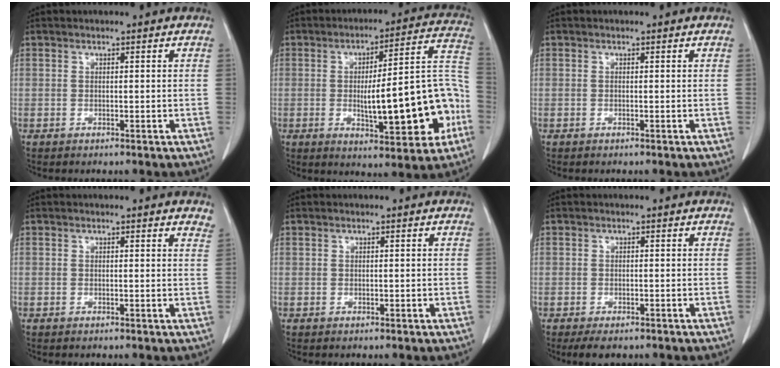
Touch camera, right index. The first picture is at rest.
{"total": 18.7, "force": [-4.1, 3.8, 17.8], "torque": [-0.220, 0.032, -0.047]}
{"total": 0.0}
{"total": 2.2, "force": [2.0, 0.6, 0.6], "torque": [-0.004, -0.006, 0.004]}
{"total": 0.0}
{"total": 2.7, "force": [-1.9, 1.6, 1.3], "torque": [-0.019, -0.001, -0.021]}